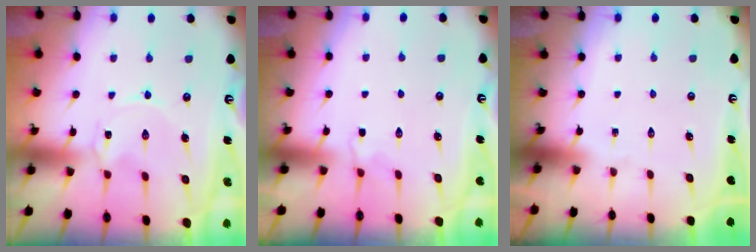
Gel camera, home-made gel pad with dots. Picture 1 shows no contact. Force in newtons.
{"total": 2.1, "press": 1.3, "slide": 1.6}
{"total": 0.0}